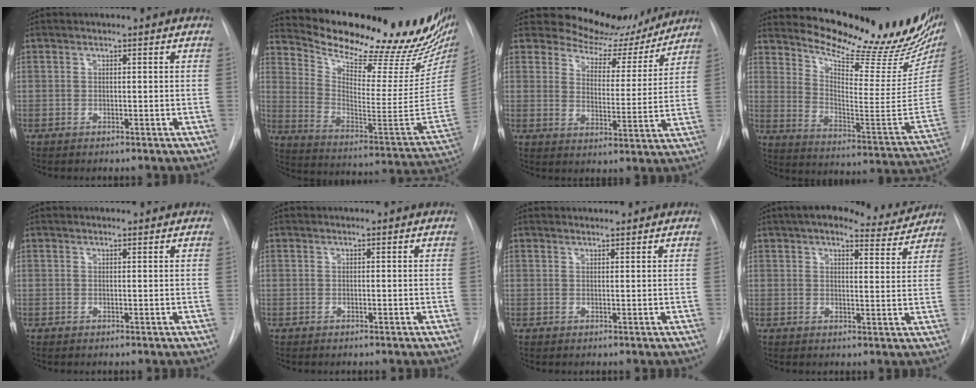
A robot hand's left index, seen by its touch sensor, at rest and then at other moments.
{"total": 29.0, "force": [24.9, 4.8, 14.0], "torque": [-0.220, -0.090, 0.333]}
{"total": 11.7, "force": [10.8, 4.1, 1.8], "torque": [-0.016, -0.016, 0.140]}
{"total": 24.8, "force": [21.6, 4.7, 11.3], "torque": [-0.170, -0.082, 0.284]}
{"total": 1.2, "force": [1.2, 0.1, 0.1], "torque": [-0.009, 0.008, 0.015]}
{"total": 0.0}
{"total": 1.2, "force": [1.2, 0.1, 0.0], "torque": [-0.009, 0.008, 0.024]}
{"total": 10.3, "force": [9.3, 2.3, 3.8], "torque": [-0.043, 0.001, 0.114]}